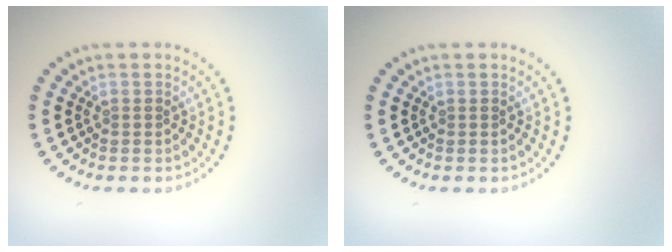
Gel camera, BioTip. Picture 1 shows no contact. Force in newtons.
{"total": 0.0}